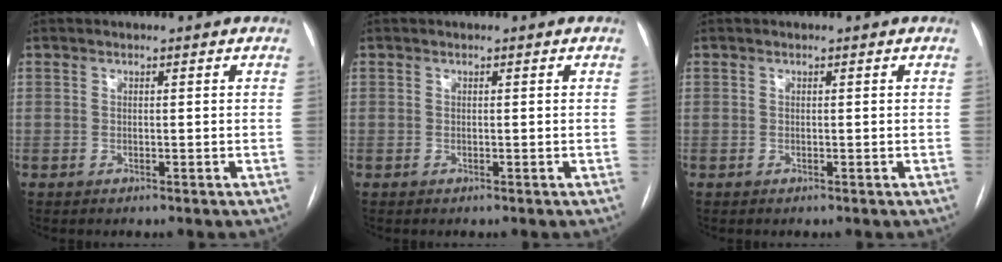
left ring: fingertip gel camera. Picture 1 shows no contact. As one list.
[{"total": 0.0}, {"total": 0.0}]